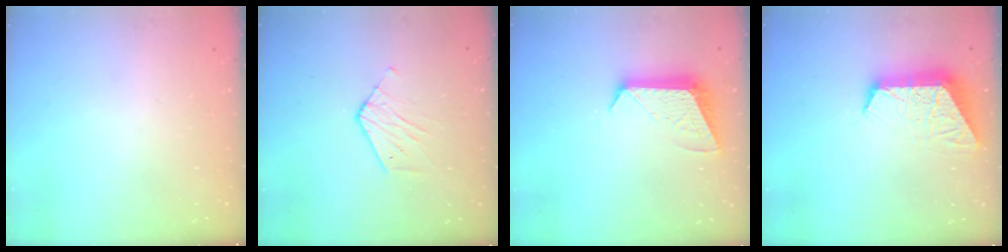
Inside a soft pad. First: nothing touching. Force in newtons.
{"total": 5.5, "press": 5.5, "slide": 0.4}
{"total": 10.1, "press": 10.1, "slide": 0.7}
{"total": 10.8, "press": 10.8, "slide": 0.9}